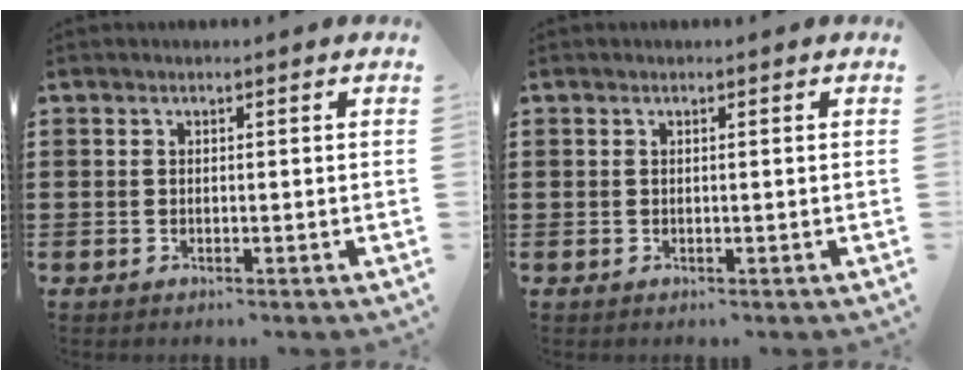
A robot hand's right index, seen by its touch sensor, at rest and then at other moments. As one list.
[{"total": 0.0}]